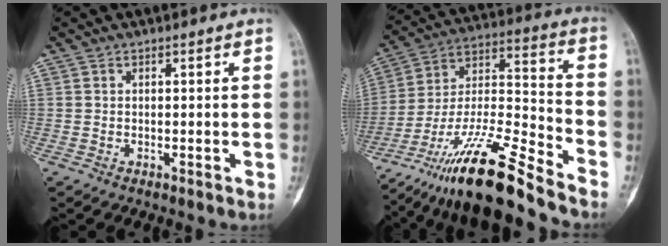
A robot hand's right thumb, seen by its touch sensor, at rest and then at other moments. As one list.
[{"total": 19.9, "force": [-15.4, 1.8, 12.5], "torque": [-0.256, 0.070, -0.280]}]